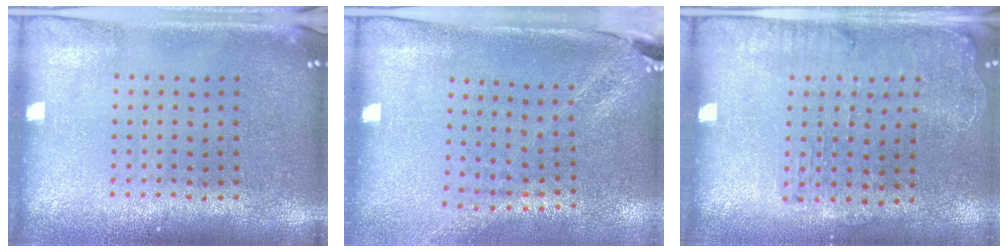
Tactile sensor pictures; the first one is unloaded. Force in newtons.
{"total": 1.8, "press": 1.5, "slide": 1.1}
{"total": 1.2, "press": 1.2, "slide": 0.3}